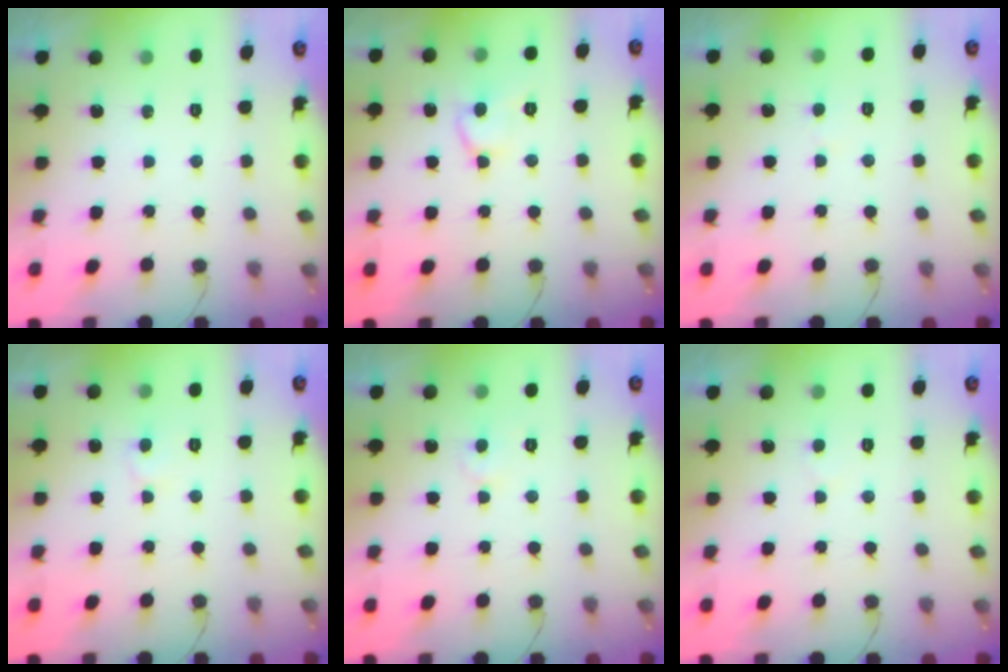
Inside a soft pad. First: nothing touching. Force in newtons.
{"total": 9.0, "press": 9.0, "slide": 0.8}
{"total": 2.3, "press": 2.3, "slide": 0.2}
{"total": 5.5, "press": 5.5, "slide": 0.5}
{"total": 4.3, "press": 4.2, "slide": 0.5}
{"total": 2.3, "press": 2.3, "slide": 0.2}